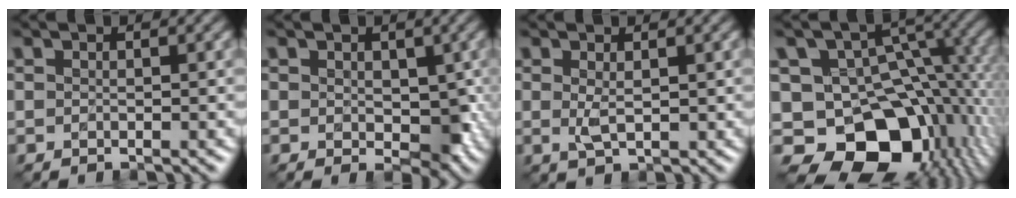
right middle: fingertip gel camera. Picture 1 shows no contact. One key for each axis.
{"total": 3.6, "fx": 0.0, "fy": 2.5, "fz": 2.6, "tx": -0.042, "ty": -0.003, "tz": -0.004}
{"total": 1.8, "fx": 0.2, "fy": 0.6, "fz": 1.7, "tx": -0.038, "ty": -0.001, "tz": 0.007}
{"total": 14.4, "fx": -5.4, "fy": 9.6, "fz": 9.3, "tx": -0.148, "ty": -0.005, "tz": -0.080}